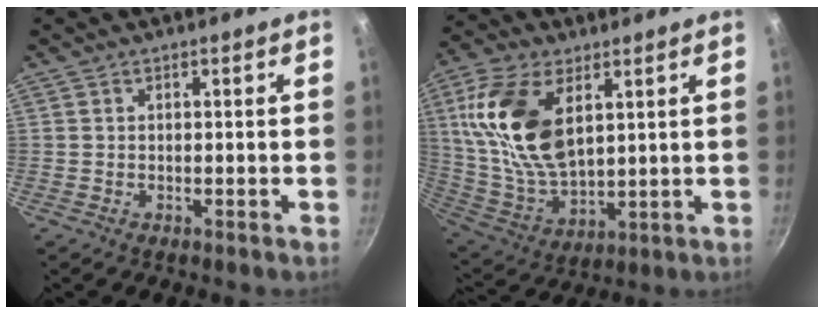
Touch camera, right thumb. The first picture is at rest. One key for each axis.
{"total": 18.9, "fx": 5.8, "fy": 10.4, "fz": 14.7, "tx": -0.278, "ty": -0.019, "tz": 0.122}